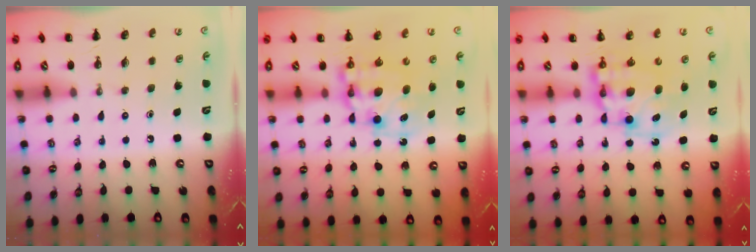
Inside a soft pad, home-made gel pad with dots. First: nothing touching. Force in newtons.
{"total": 10.5, "press": 10.2, "slide": 2.5}
{"total": 11.0, "press": 10.7, "slide": 2.5}